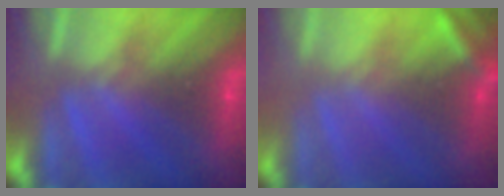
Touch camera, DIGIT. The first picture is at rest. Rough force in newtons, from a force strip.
{"total": 2.6}